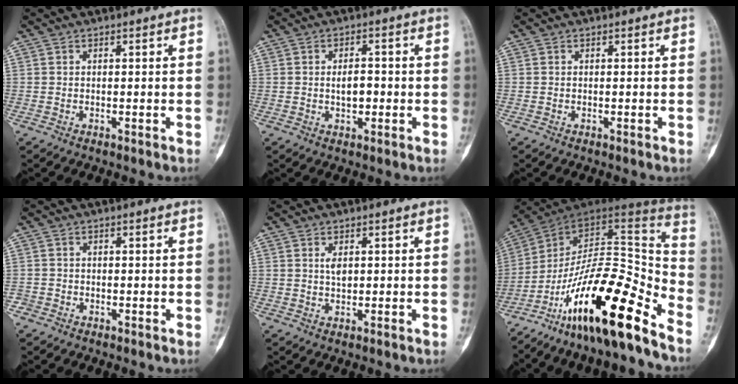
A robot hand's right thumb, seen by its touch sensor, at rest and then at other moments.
{"total": 2.9, "force": [-0.3, 1.7, 2.3], "torque": [-0.029, 0.007, -0.005]}
{"total": 0.0}
{"total": 1.3, "force": [-0.8, 1.0, -0.2], "torque": [0.007, 0.006, -0.022]}
{"total": 2.0, "force": [0.5, 1.0, 1.6], "torque": [-0.027, -0.006, 0.010]}
{"total": 24.6, "force": [-16.4, 6.0, 17.4], "torque": [-0.250, 0.094, -0.272]}